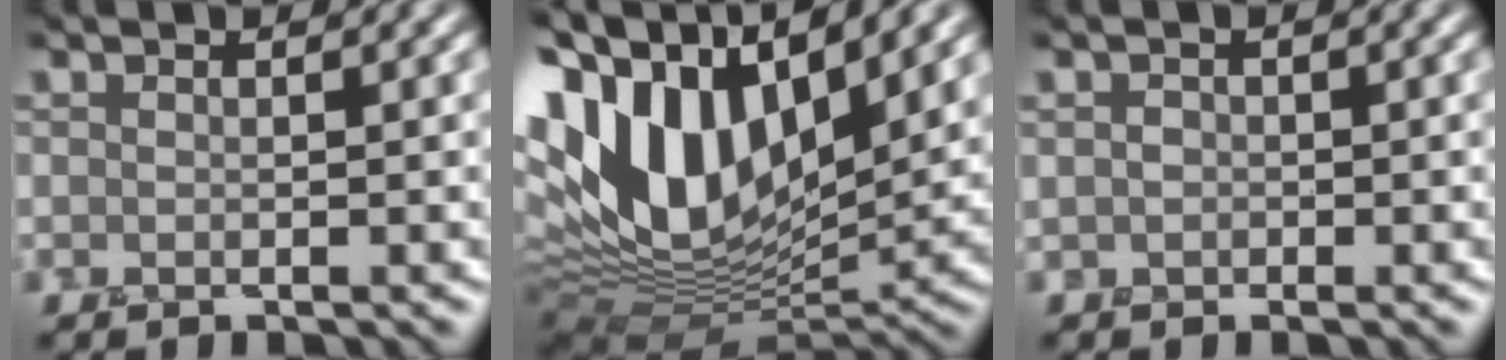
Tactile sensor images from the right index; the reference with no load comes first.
{"total": 15.5, "force": [4.8, 8.7, 11.9], "torque": [-0.240, 0.019, 0.084]}
{"total": 1.0, "force": [-0.1, 0.9, 0.4], "torque": [-0.004, -0.002, -0.008]}